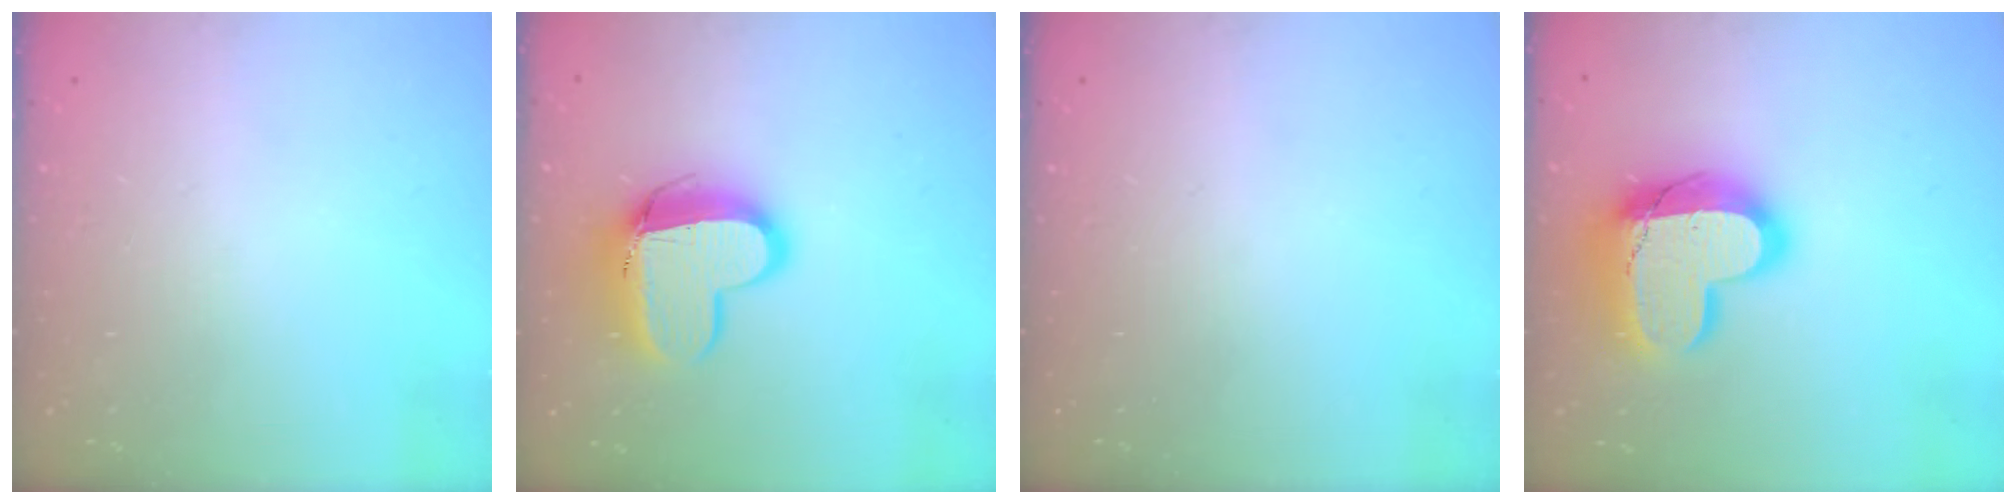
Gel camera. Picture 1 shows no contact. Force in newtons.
{"total": 14.1, "press": 14.1, "slide": 1.1}
{"total": 0.0}
{"total": 24.2, "press": 24.2, "slide": 1.6}